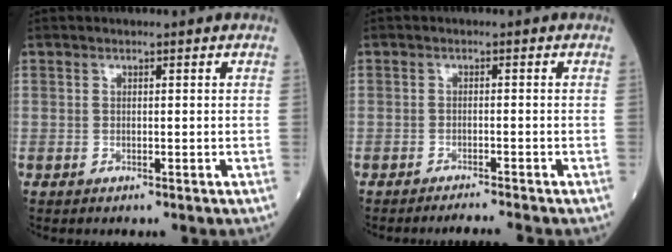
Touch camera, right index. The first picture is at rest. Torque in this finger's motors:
{"motor_torque": [0.19, -0.19, -0.02, 0.00]}